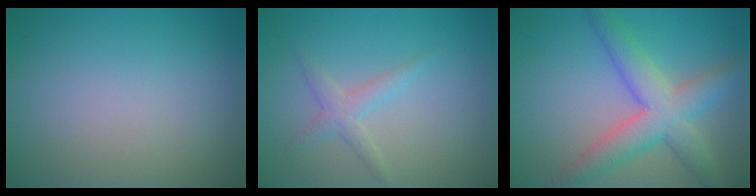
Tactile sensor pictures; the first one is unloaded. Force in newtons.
{"total": 1.8, "press": 1.8, "slide": 0.1}
{"total": 5.9, "press": 5.9, "slide": 0.2}